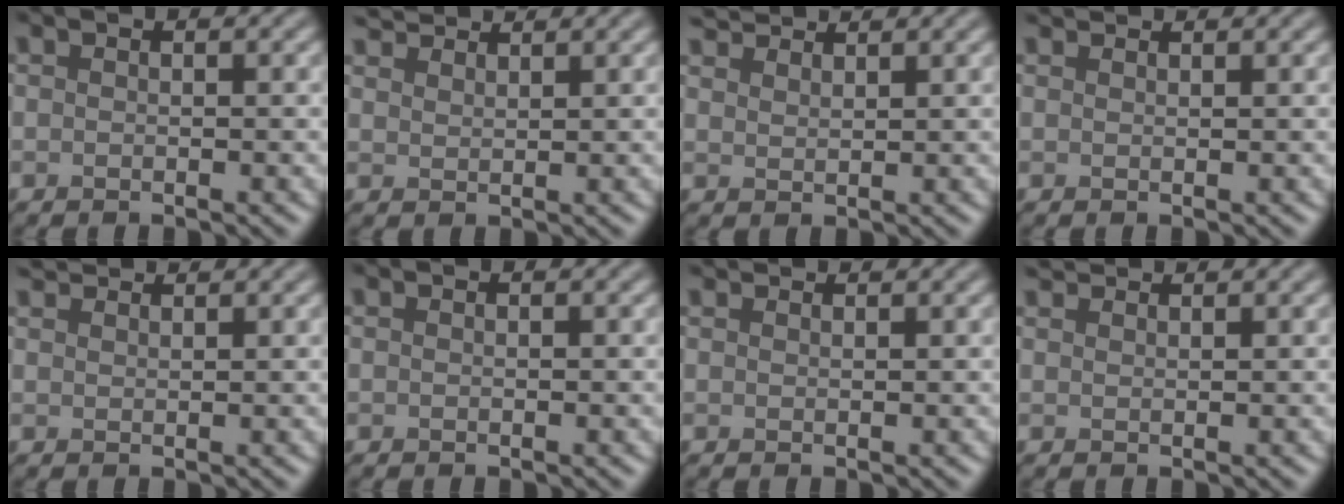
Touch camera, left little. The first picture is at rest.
{"total": 3.1, "force": [3.0, 0.5, 0.7], "torque": [-0.019, 0.009, 0.053]}
{"total": 3.1, "force": [3.0, 0.4, 0.7], "torque": [-0.019, 0.008, 0.052]}
{"total": 2.1, "force": [2.0, 0.2, 0.5], "torque": [-0.014, 0.001, 0.023]}
{"total": 2.4, "force": [2.3, 0.2, 0.5], "torque": [-0.013, 0.006, 0.037]}
{"total": 0.0}
{"total": 2.1, "force": [2.0, 0.2, 0.5], "torque": [-0.014, -0.001, 0.023]}
{"total": 2.0, "force": [2.0, 0.2, 0.4], "torque": [-0.013, 0.004, 0.030]}